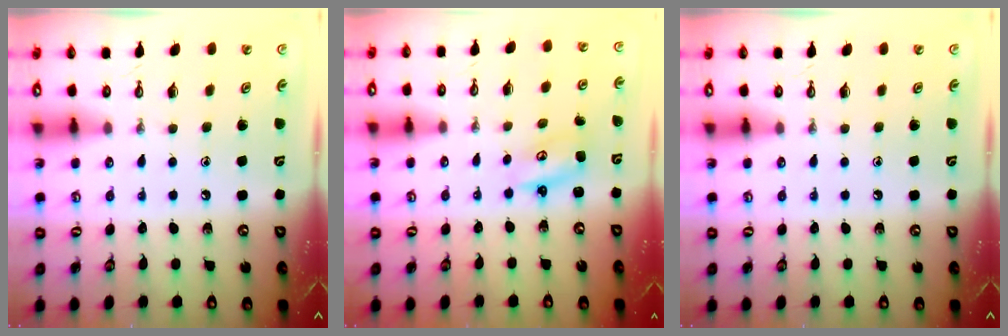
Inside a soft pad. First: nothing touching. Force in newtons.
{"total": 2.7, "press": 2.7, "slide": 0.2}
{"total": 0.0}